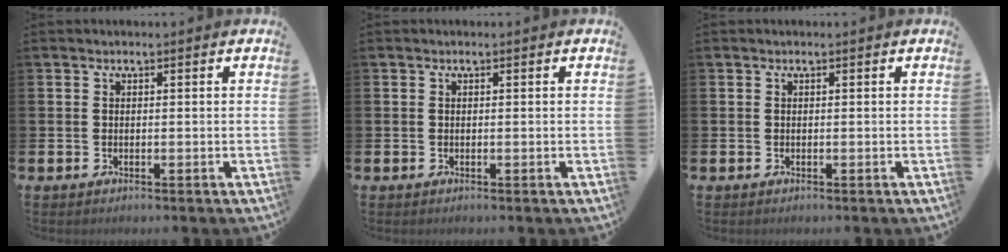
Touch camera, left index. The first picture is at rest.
{"total": 0.0}
{"total": 0.0}